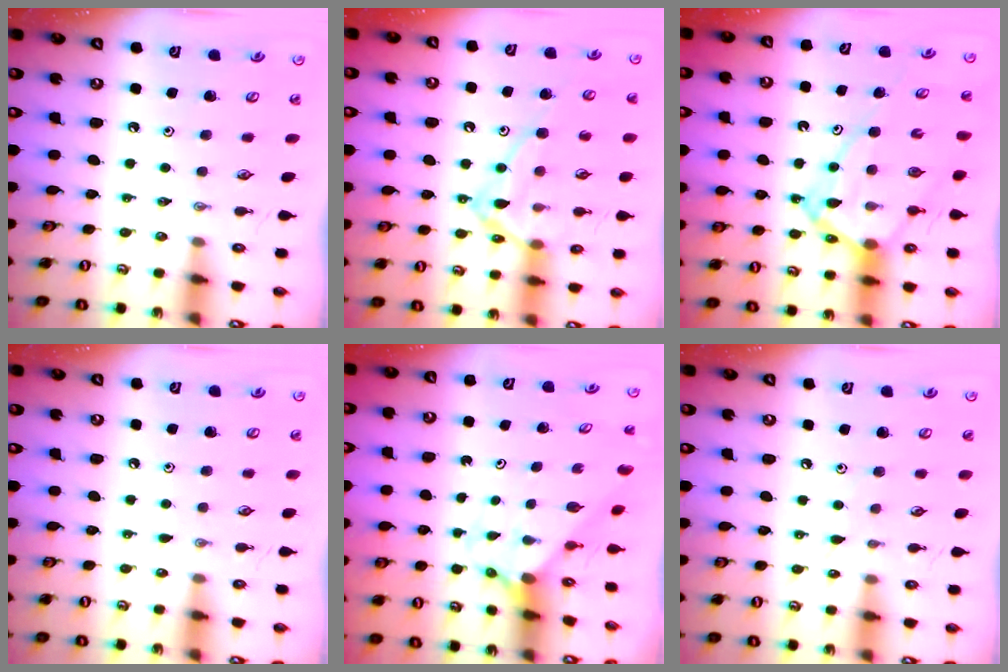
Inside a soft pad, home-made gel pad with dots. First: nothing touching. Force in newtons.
{"total": 15.8, "press": 15.7, "slide": 1.1}
{"total": 14.9, "press": 14.8, "slide": 1.5}
{"total": 2.8, "press": 2.8, "slide": 0.3}
{"total": 1.6, "press": 1.6, "slide": 0.1}
{"total": 3.8, "press": 3.7, "slide": 0.6}